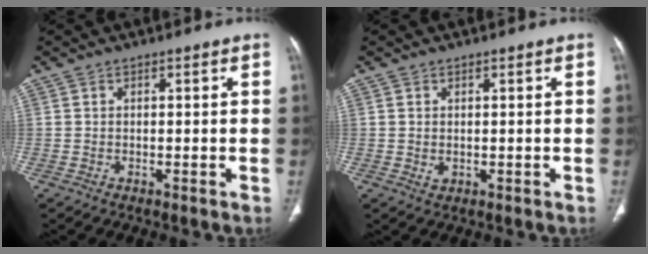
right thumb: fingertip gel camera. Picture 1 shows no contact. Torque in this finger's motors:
{"motor_torque": [-0.28, 0.03, -0.34, 0.24, 0.06]}